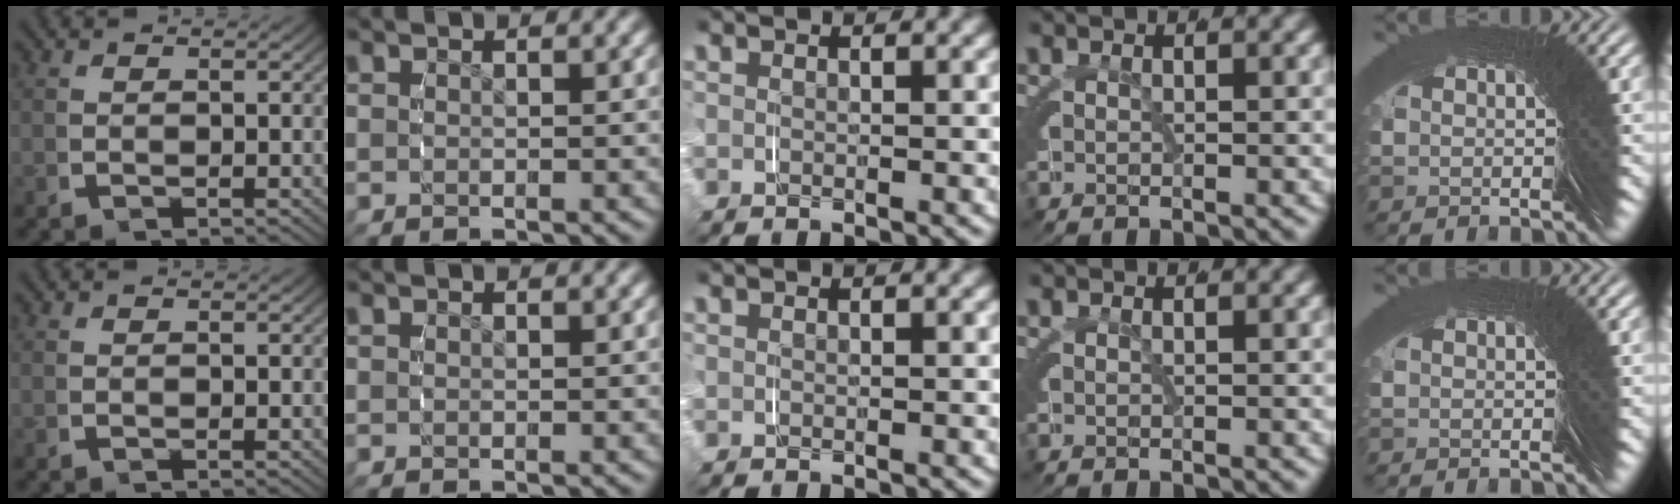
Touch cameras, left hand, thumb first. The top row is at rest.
{}